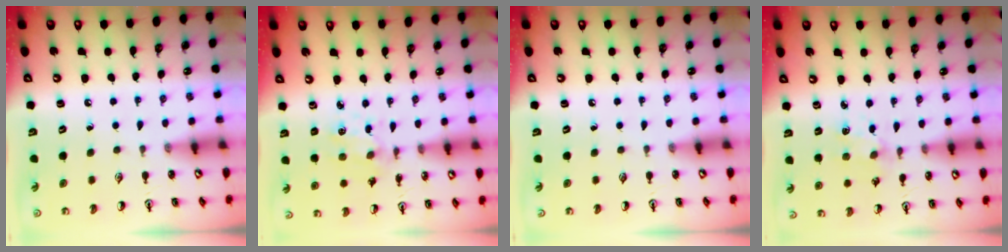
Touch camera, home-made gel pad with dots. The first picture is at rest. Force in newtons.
{"total": 1.9, "press": 1.9, "slide": 0.3}
{"total": 0.0}
{"total": 2.8, "press": 2.7, "slide": 0.4}